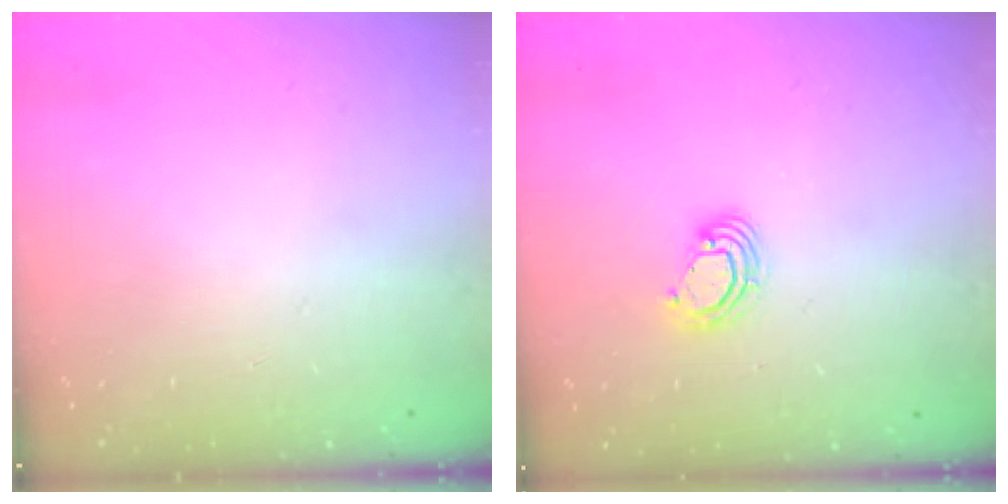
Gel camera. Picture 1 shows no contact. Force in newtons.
{"total": 5.6, "press": 5.6, "slide": 0.3}